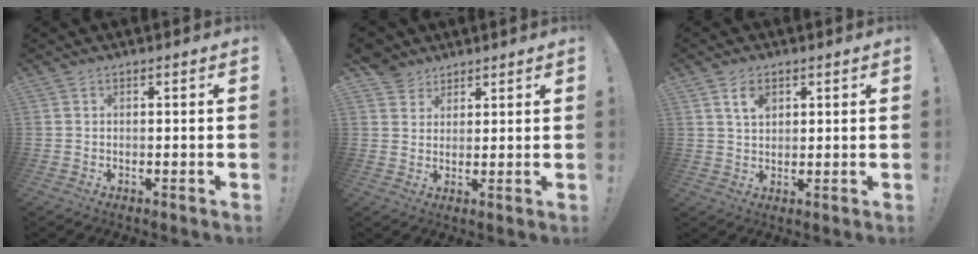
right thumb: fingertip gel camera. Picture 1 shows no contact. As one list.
[{"total": 5.1, "force": [3.6, 3.6, 0.1], "torque": [-0.001, -0.025, 0.068]}, {"total": 5.0, "force": [2.4, 3.0, 3.1], "torque": [-0.047, -0.006, 0.042]}]